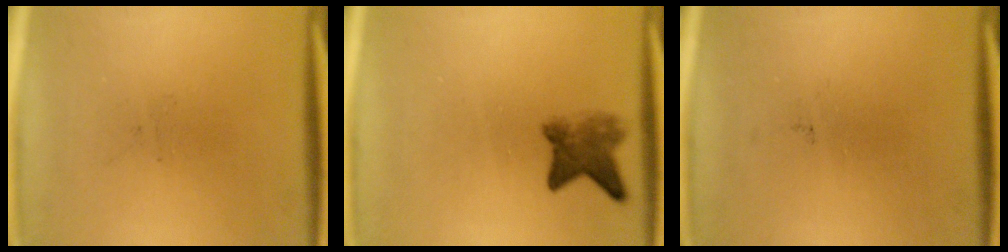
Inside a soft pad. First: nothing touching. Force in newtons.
{"total": 4.2}
{"total": 0.0}